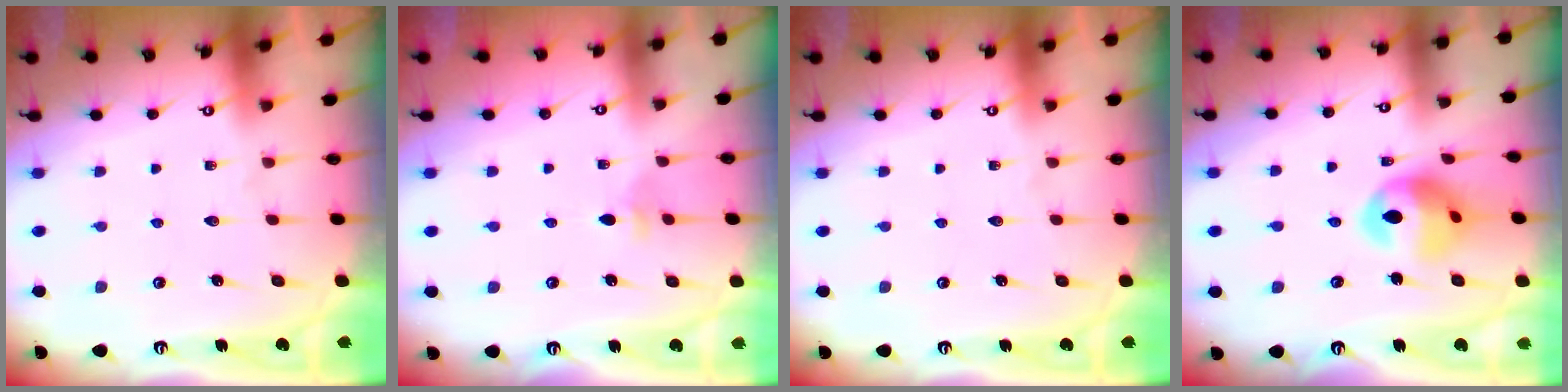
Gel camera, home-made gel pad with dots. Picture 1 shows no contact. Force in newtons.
{"total": 2.9, "press": 2.8, "slide": 0.8}
{"total": 0.0}
{"total": 12.4, "press": 12.4, "slide": 1.2}